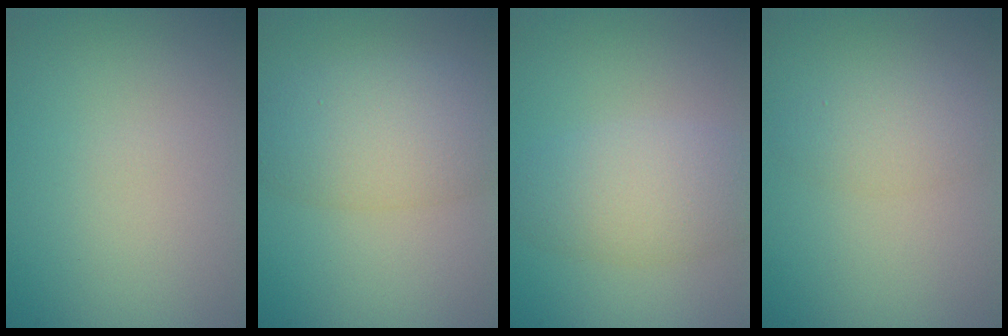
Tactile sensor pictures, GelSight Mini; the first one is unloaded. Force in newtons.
{"total": 5.8, "press": 5.8, "slide": 0.3}
{"total": 2.7, "press": 2.7, "slide": 0.3}
{"total": 2.2, "press": 2.1, "slide": 0.2}